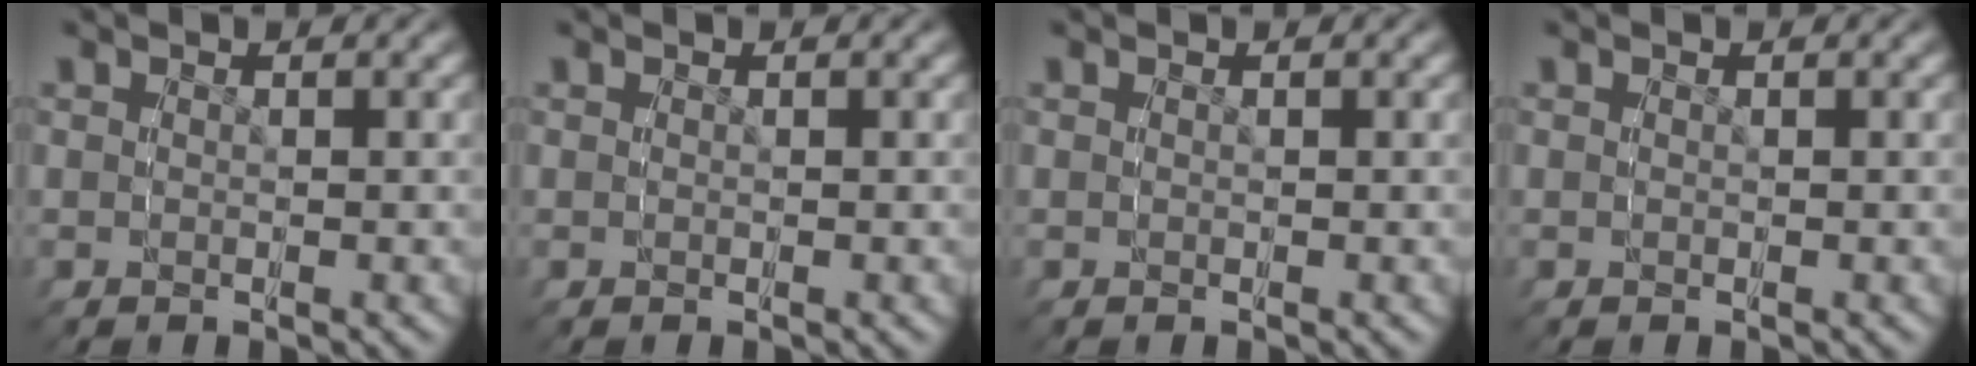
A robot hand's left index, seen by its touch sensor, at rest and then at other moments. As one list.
[{"total": 0.0}, {"total": 0.0}, {"total": 0.0}]